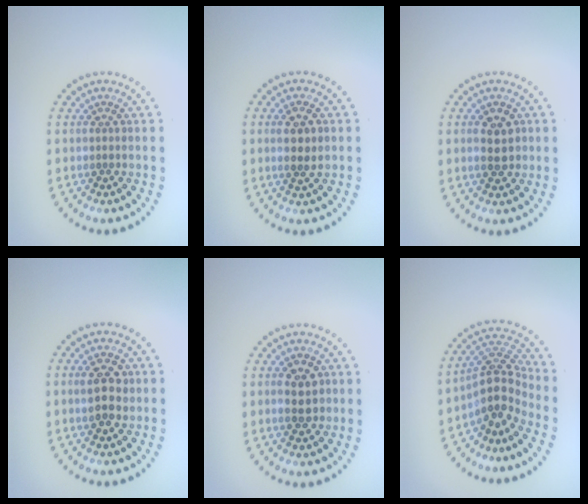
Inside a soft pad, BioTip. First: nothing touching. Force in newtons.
{"total": 1.9, "press": 1.9, "slide": 0.5}
{"total": 2.7, "press": 2.7, "slide": 0.1}
{"total": 2.9, "press": 2.9, "slide": 0.1}
{"total": 2.7, "press": 2.7, "slide": 0.1}
{"total": 4.2, "press": 3.2, "slide": 2.8}